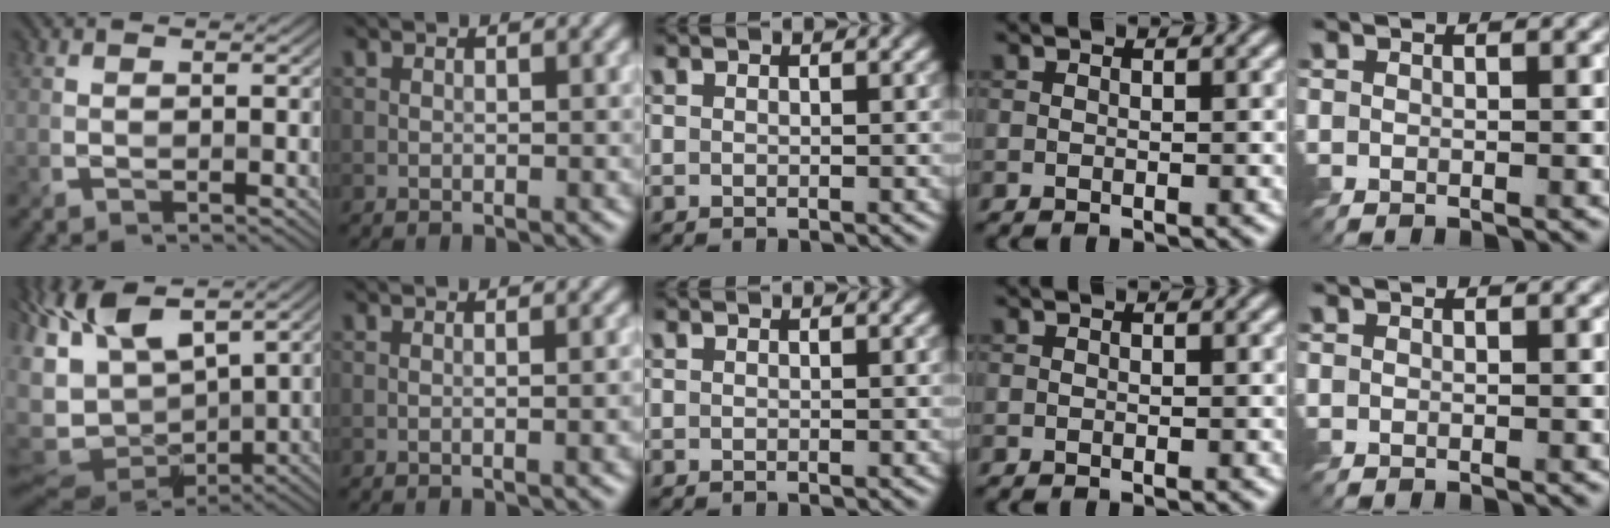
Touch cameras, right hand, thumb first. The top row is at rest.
{"thumb": {"total": 13.3, "force": [2.7, 7.1, 10.9], "torque": [-0.250, -0.001, 0.063]}, "index": {"total": 1.6, "force": [-0.3, 0.4, 1.5], "torque": [-0.016, 0.001, -0.006]}}